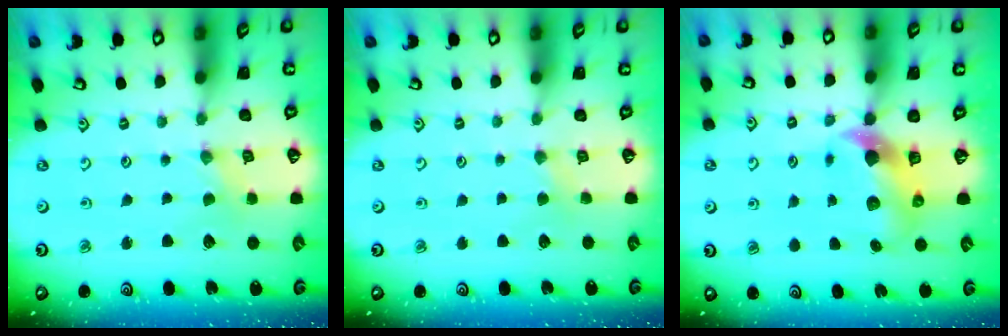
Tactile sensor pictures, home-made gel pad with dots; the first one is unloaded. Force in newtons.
{"total": 2.3, "press": 2.3, "slide": 0.3}
{"total": 7.6, "press": 7.5, "slide": 1.1}